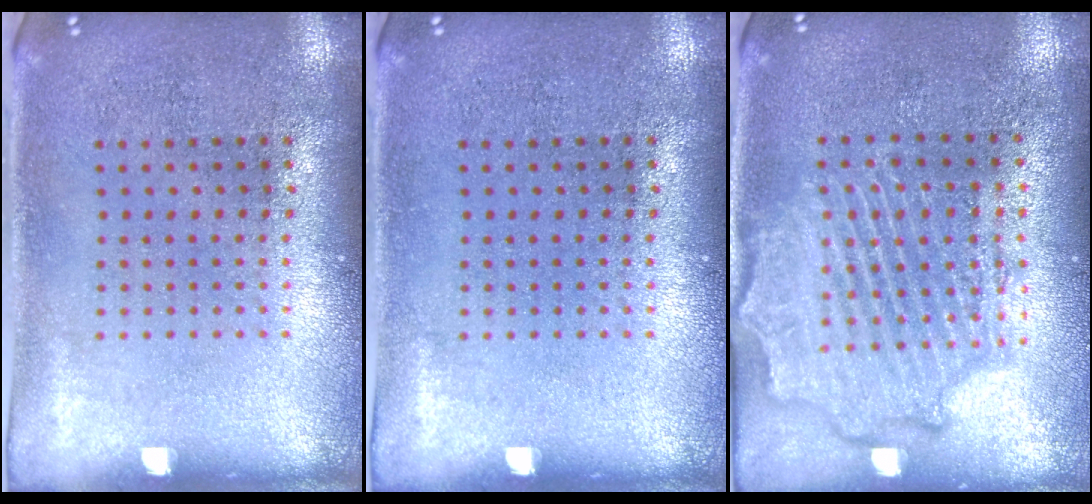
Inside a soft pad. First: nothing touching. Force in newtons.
{"total": 0.0}
{"total": 2.1, "press": 2.1, "slide": 0.4}